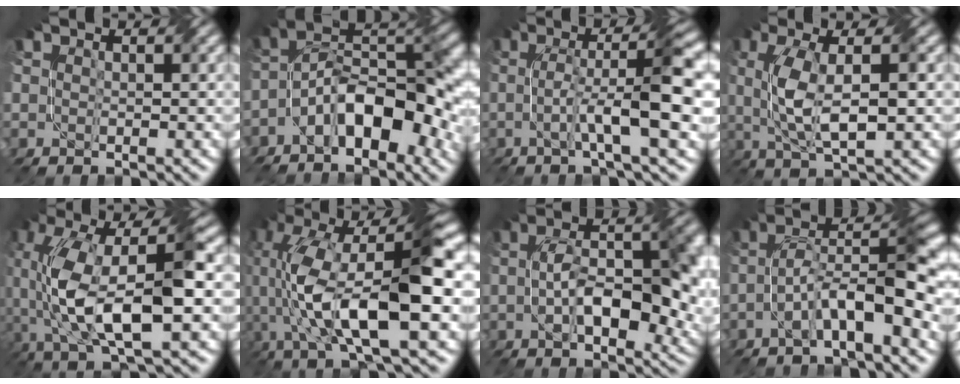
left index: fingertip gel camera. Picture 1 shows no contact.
{"total": 9.7, "force": [-3.9, 4.5, 7.7], "torque": [-0.113, 0.020, -0.078]}
{"total": 7.8, "force": [-0.4, 1.1, 7.7], "torque": [-0.130, 0.014, -0.009]}
{"total": 5.7, "force": [0.3, 1.8, 5.4], "torque": [-0.113, 0.002, 0.008]}
{"total": 11.8, "force": [-1.2, 4.3, 11.0], "torque": [-0.218, 0.010, -0.023]}
{"total": 12.9, "force": [-1.1, 4.1, 12.2], "torque": [-0.225, 0.013, -0.024]}
{"total": 11.6, "force": [-0.7, 5.1, 10.4], "torque": [-0.154, 0.002, -0.011]}
{"total": 7.5, "force": [-2.5, 1.8, 6.8], "torque": [-0.120, 0.023, -0.045]}